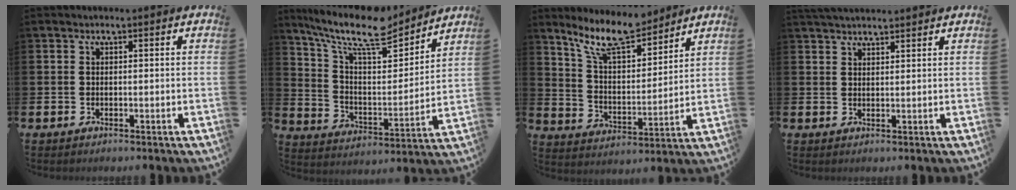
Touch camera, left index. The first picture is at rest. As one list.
[{"total": 12.0, "force": [9.9, 3.3, 6.0], "torque": [-0.141, -0.061, 0.168]}, {"total": 10.2, "force": [8.9, 2.7, 4.2], "torque": [-0.120, -0.038, 0.167]}, {"total": 2.7, "force": [2.6, 0.2, 0.4], "torque": [-0.016, -0.009, 0.049]}]